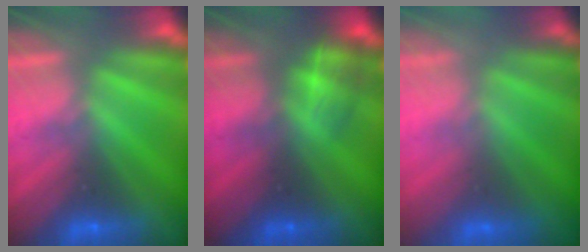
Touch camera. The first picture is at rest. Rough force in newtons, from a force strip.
{"total": 2.3}
{"total": 2.9}